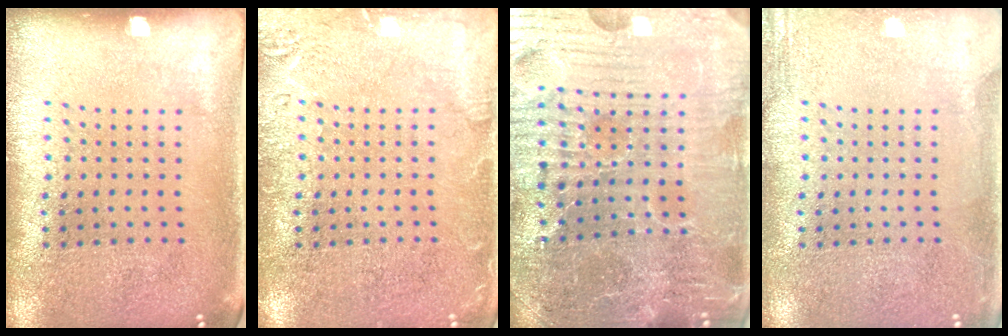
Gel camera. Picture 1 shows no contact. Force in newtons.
{"total": 2.7, "press": 2.7, "slide": 0.5}
{"total": 4.8, "press": 4.7, "slide": 1.0}
{"total": 2.4, "press": 2.4, "slide": 0.3}